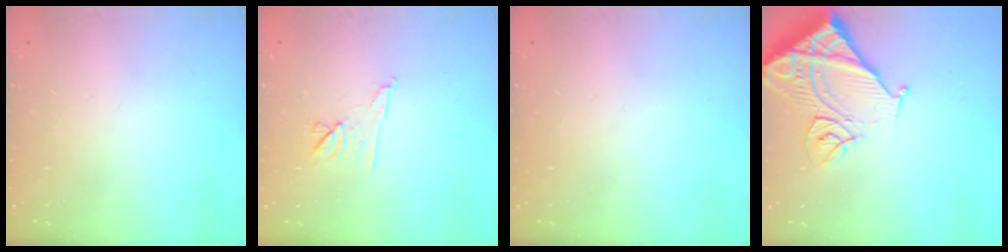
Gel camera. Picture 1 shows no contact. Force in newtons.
{"total": 7.5, "press": 7.4, "slide": 1.3}
{"total": 0.0}
{"total": 15.0, "press": 14.9, "slide": 1.9}